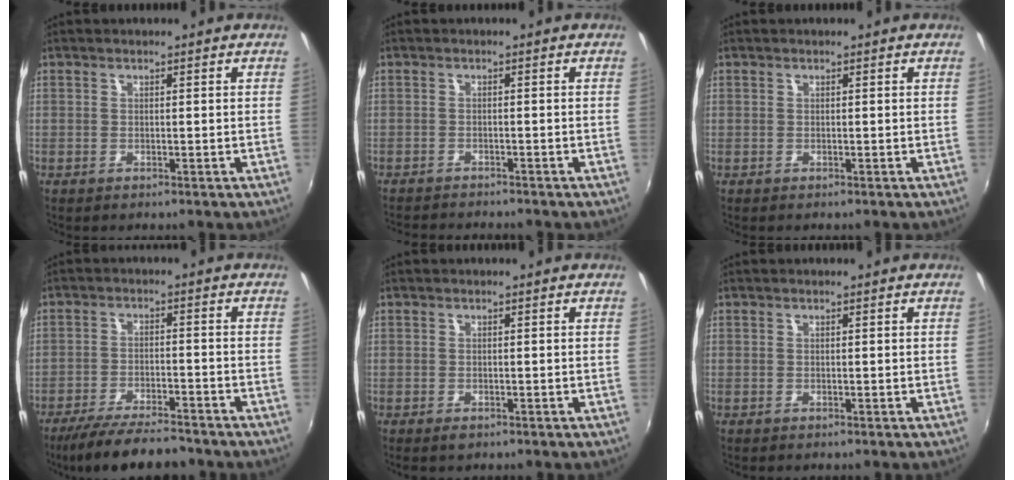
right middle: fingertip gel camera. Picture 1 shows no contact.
{"total": 4.9, "force": [-4.6, 0.4, 1.4], "torque": [-0.039, -0.013, -0.074]}
{"total": 0.0}
{"total": 11.8, "force": [-10.1, 2.3, 5.6], "torque": [-0.123, -0.015, -0.164]}
{"total": 1.1, "force": [-0.8, 0.6, 0.6], "torque": [-0.010, -0.005, -0.014]}
{"total": 0.0}